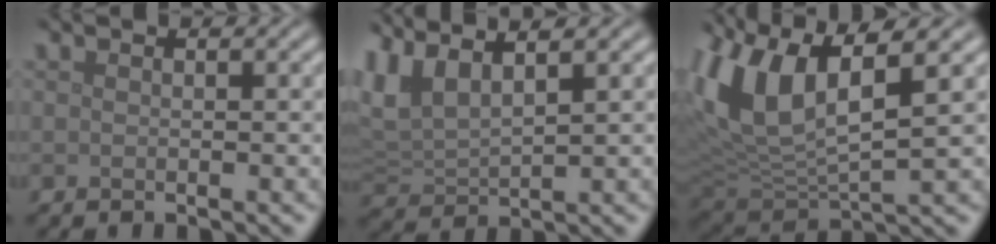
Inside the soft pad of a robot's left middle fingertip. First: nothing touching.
{"total": 4.4, "force": [3.0, 1.4, 3.0], "torque": [-0.080, 0.010, 0.062]}
{"total": 10.0, "force": [3.9, 4.1, 8.2], "torque": [-0.188, 0.009, 0.071]}